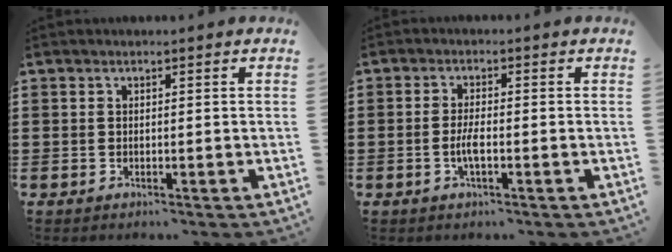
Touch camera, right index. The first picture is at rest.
{"total": 3.0, "force": [-1.0, 0.7, 2.7], "torque": [-0.062, -0.003, -0.022]}